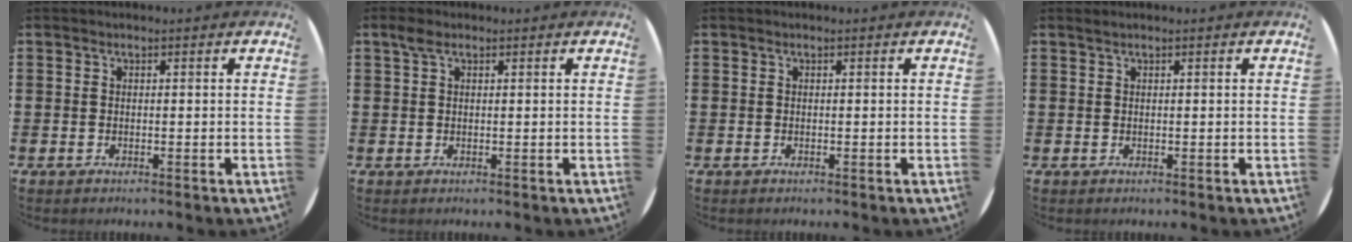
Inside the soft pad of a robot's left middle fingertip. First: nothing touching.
{"total": 1.3, "force": [0.7, 0.6, 0.9], "torque": [-0.019, 0.006, 0.012]}
{"total": 0.0}
{"total": 0.0}